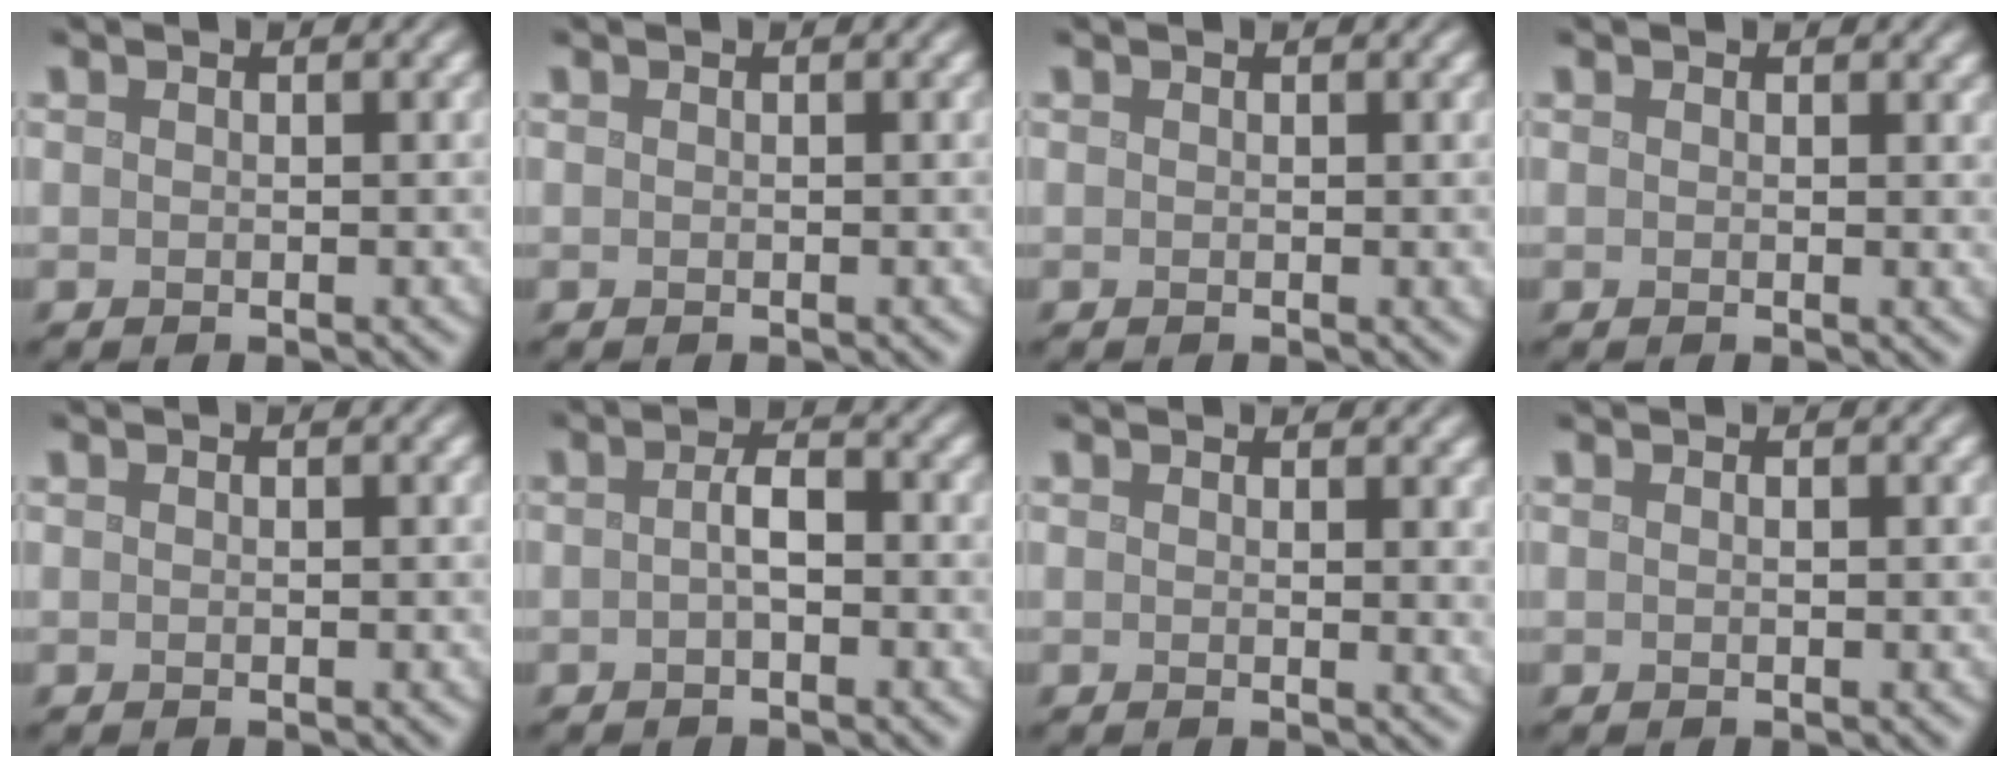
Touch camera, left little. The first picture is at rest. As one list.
[{"total": 0.0}, {"total": 0.5, "force": [0.1, 0.0, 0.5], "torque": [-0.003, 0.000, 0.000]}, {"total": 0.9, "force": [0.6, 0.2, 0.5], "torque": [-0.004, -0.001, 0.009]}, {"total": 0.0}, {"total": 1.9, "force": [-0.5, 0.7, 1.7], "torque": [-0.034, 0.004, -0.012]}, {"total": 2.8, "force": [1.5, 1.0, 2.2], "torque": [-0.014, 0.001, 0.018]}, {"total": 0.0}]